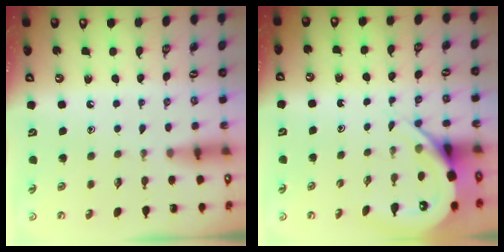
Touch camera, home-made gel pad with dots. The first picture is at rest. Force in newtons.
{"total": 6.1, "press": 6.0, "slide": 0.8}